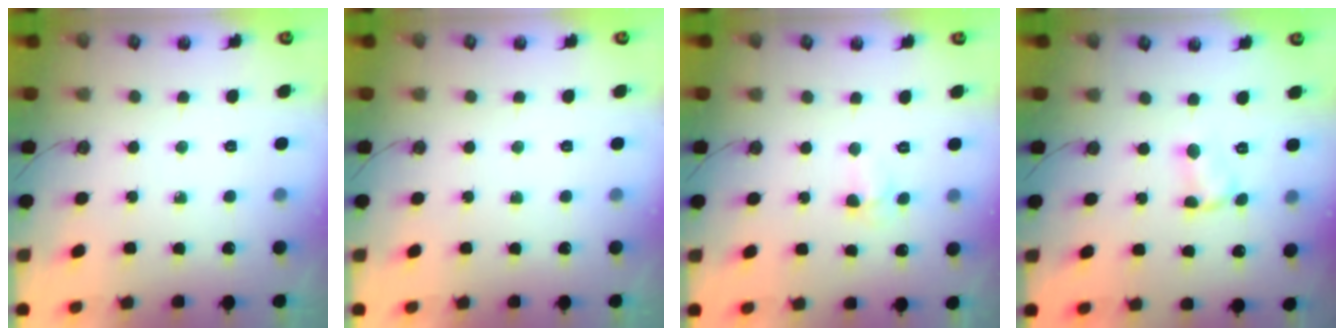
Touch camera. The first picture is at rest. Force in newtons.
{"total": 0.0}
{"total": 3.8, "press": 3.7, "slide": 0.8}
{"total": 2.5, "press": 2.5, "slide": 0.1}